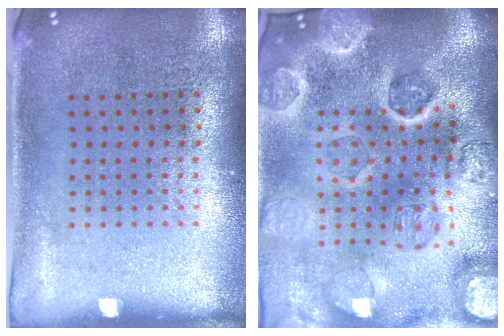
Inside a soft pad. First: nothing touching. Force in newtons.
{"total": 5.3, "press": 4.6, "slide": 2.7}